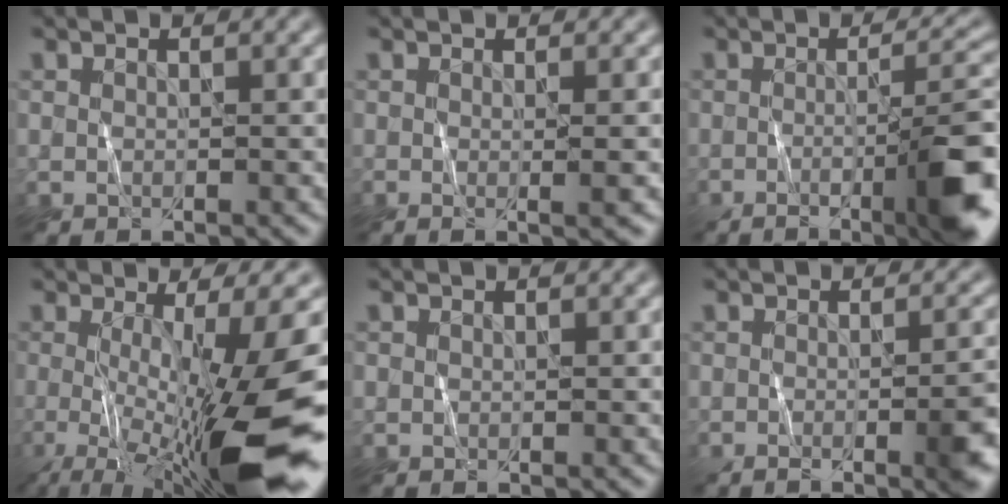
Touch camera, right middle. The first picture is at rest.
{"total": 1.5, "force": [0.0, 0.3, 1.4], "torque": [-0.010, 0.001, -0.006]}
{"total": 8.3, "force": [-2.6, 1.7, 7.6], "torque": [-0.085, 0.008, -0.044]}
{"total": 14.0, "force": [-2.9, 3.1, 13.4], "torque": [-0.192, -0.014, -0.039]}
{"total": 0.0}
{"total": 4.2, "force": [-1.7, 1.2, 3.7], "torque": [-0.035, 0.000, -0.024]}